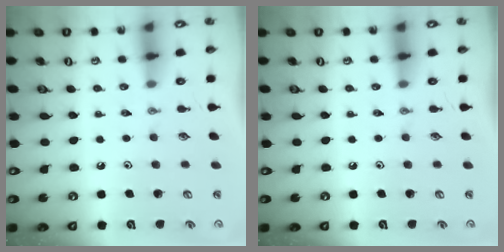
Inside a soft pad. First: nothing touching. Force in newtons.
{"total": 0.0}